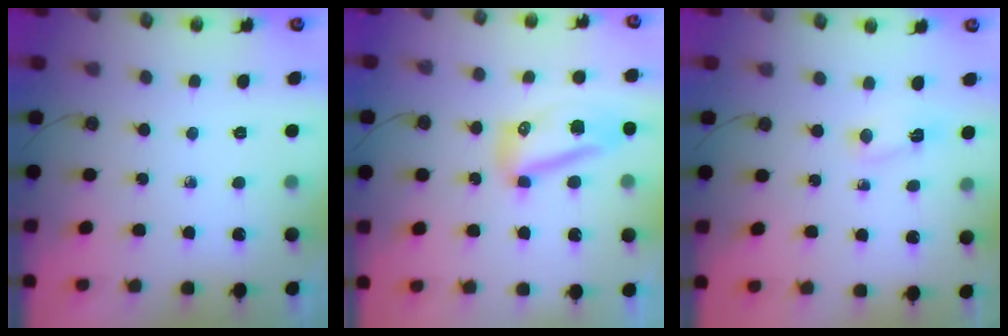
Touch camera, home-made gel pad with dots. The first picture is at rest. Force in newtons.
{"total": 9.1, "press": 9.0, "slide": 1.1}
{"total": 2.4, "press": 2.2, "slide": 0.8}